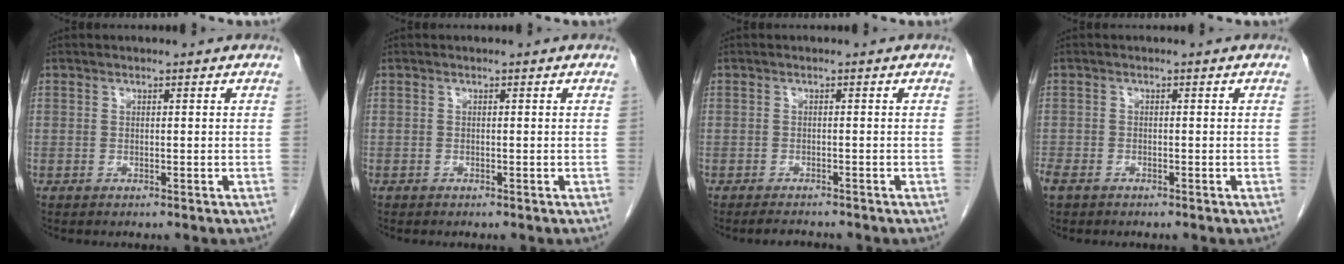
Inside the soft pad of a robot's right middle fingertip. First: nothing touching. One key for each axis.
{"total": 0.0}
{"total": 2.1, "fx": -2.0, "fy": 0.3, "fz": 0.6, "tx": -0.013, "ty": -0.007, "tz": -0.028}
{"total": 3.1, "fx": -2.2, "fy": 1.6, "fz": 1.5, "tx": -0.034, "ty": -0.007, "tz": -0.036}